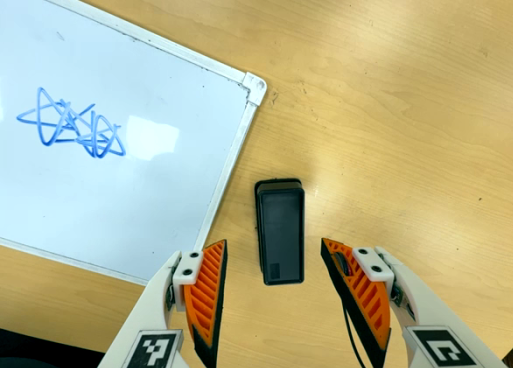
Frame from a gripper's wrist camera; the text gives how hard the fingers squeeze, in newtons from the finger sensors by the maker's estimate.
{"total": 0.0}